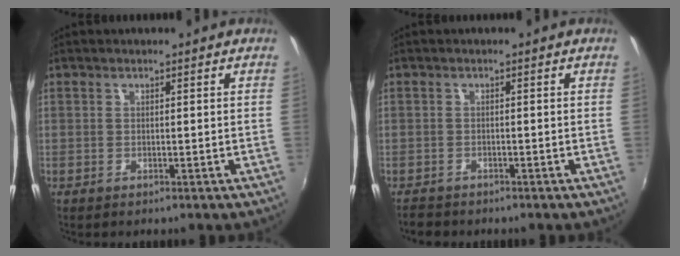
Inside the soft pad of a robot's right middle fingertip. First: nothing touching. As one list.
[{"total": 2.5, "force": [-2.3, 1.0, 0.5], "torque": [-0.019, -0.009, -0.043]}]